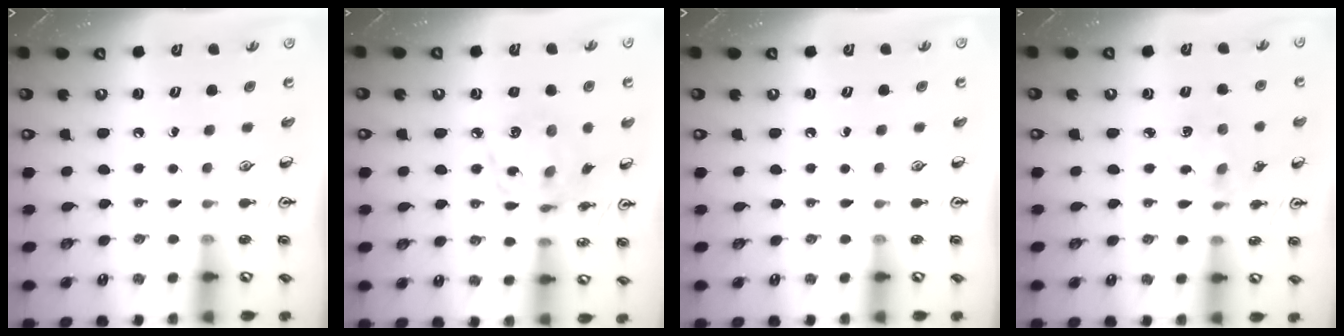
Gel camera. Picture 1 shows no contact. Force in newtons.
{"total": 12.7, "press": 12.7, "slide": 0.7}
{"total": 0.0}
{"total": 3.4, "press": 3.4, "slide": 0.3}